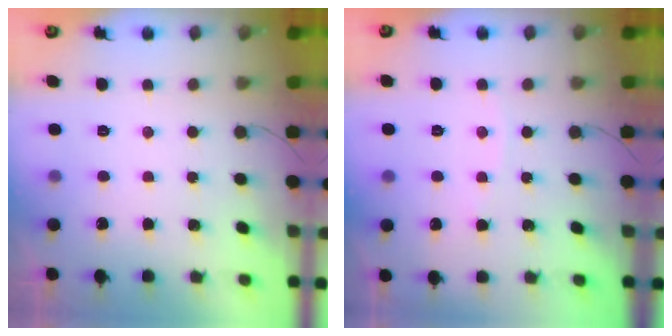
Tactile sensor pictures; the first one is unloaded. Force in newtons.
{"total": 2.2, "press": 2.2, "slide": 0.3}